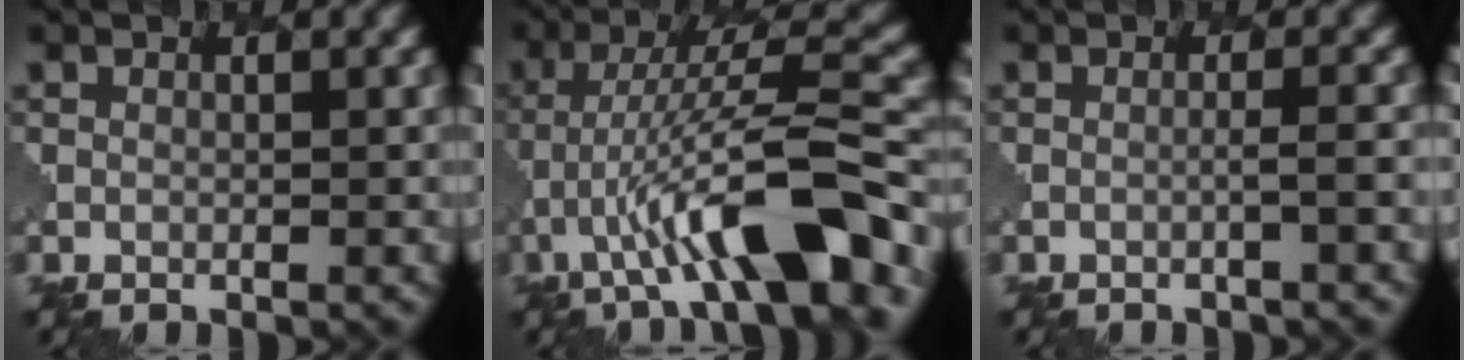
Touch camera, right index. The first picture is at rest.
{"total": 10.9, "force": [-4.8, 2.2, 9.6], "torque": [-0.151, 0.021, -0.072]}
{"total": 1.4, "force": [-0.4, 0.2, 1.3], "torque": [-0.005, 0.010, -0.017]}